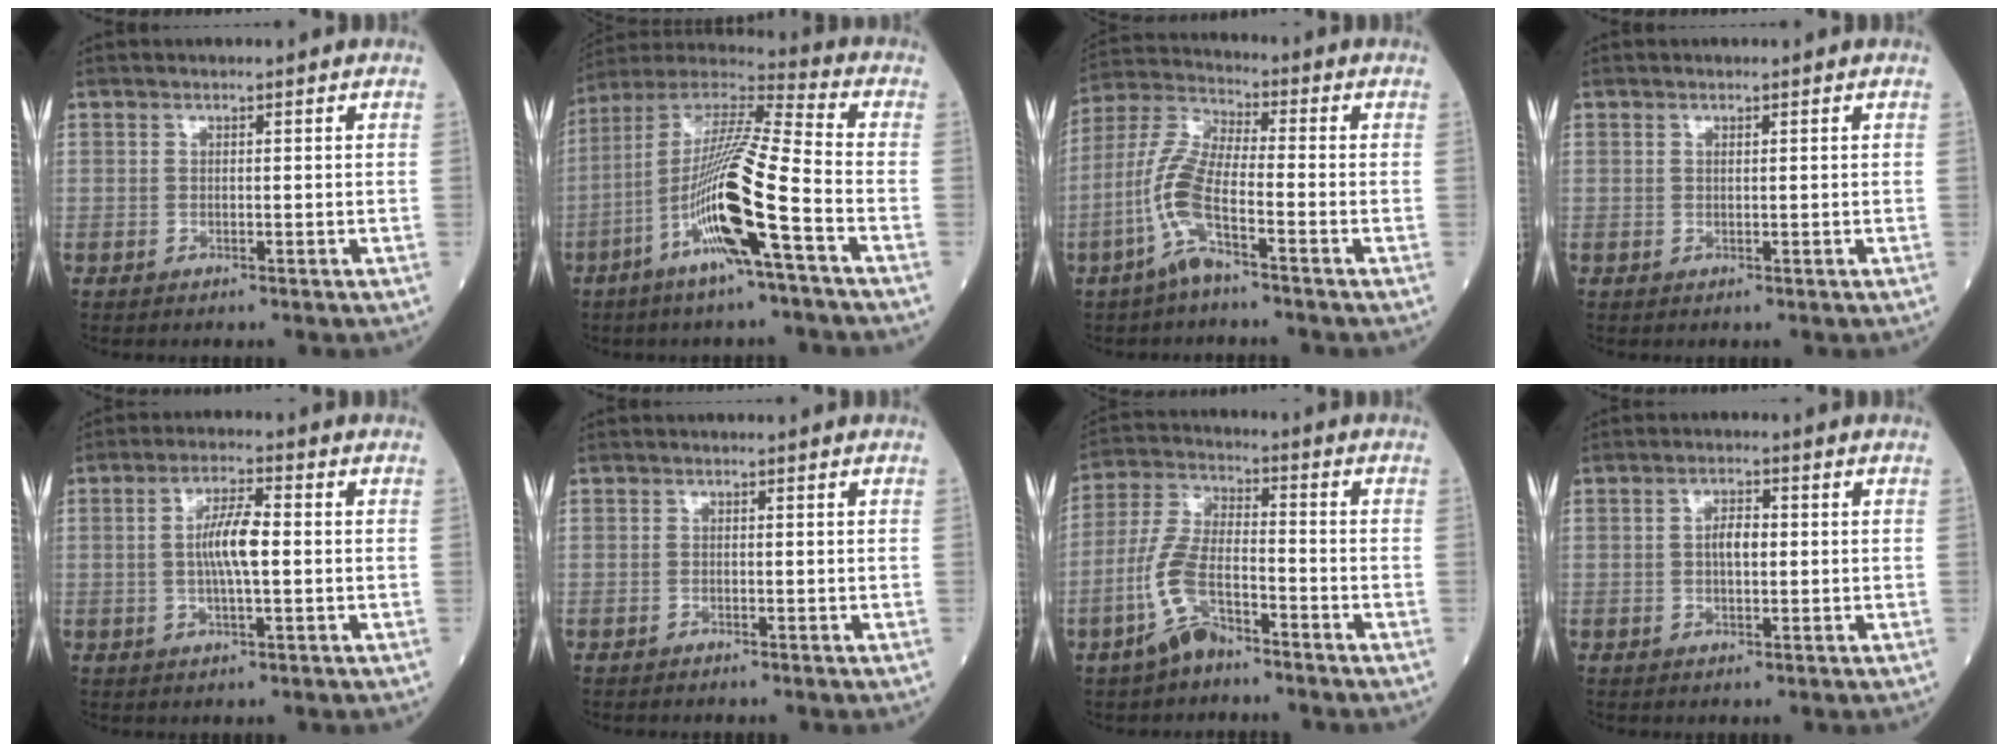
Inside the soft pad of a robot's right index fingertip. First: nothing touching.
{"total": 16.5, "force": [-6.0, 0.1, 15.4], "torque": [-0.308, -0.002, -0.119]}
{"total": 8.9, "force": [-4.1, 1.4, 7.7], "torque": [-0.179, 0.003, -0.092]}
{"total": 0.0}
{"total": 6.3, "force": [0.1, 1.1, 6.2], "torque": [-0.119, 0.008, -0.003]}
{"total": 0.0}
{"total": 8.7, "force": [-4.9, 3.2, 6.4], "torque": [-0.150, 0.003, -0.099]}
{"total": 3.2, "force": [0.1, 1.3, 2.9], "torque": [-0.052, 0.006, 0.002]}